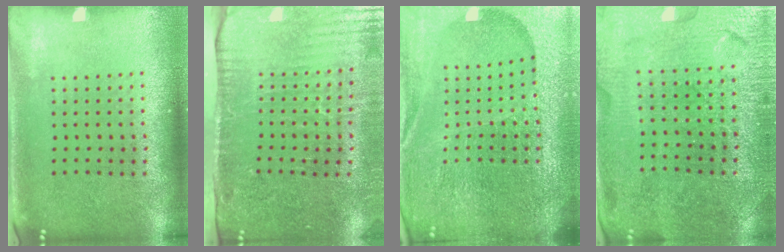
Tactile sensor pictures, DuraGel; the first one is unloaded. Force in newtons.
{"total": 4.5, "press": 3.9, "slide": 2.4}
{"total": 6.4, "press": 5.5, "slide": 3.1}
{"total": 3.2, "press": 3.2, "slide": 0.1}